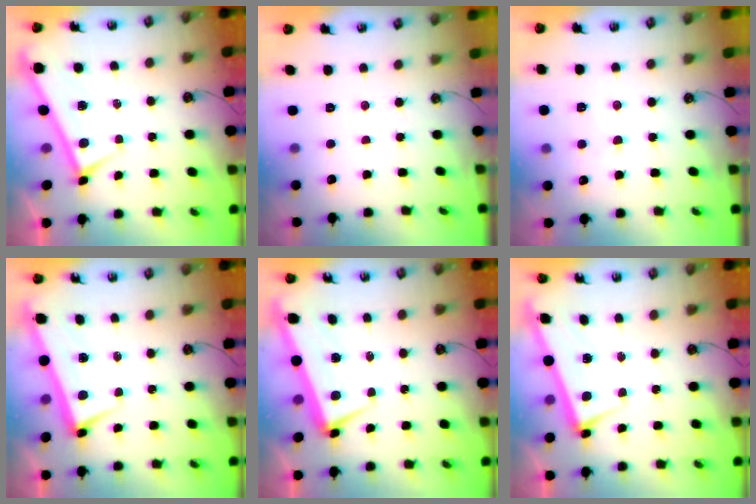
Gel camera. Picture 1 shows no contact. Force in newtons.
{"total": 0.0}
{"total": 2.7, "press": 2.6, "slide": 0.5}
{"total": 2.5, "press": 2.4, "slide": 0.7}
{"total": 3.0, "press": 2.4, "slide": 1.7}
{"total": 2.8, "press": 2.8, "slide": 0.4}